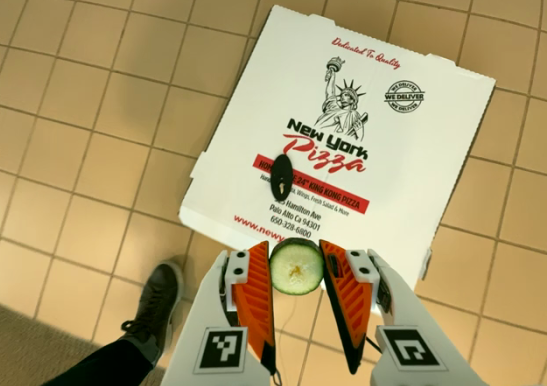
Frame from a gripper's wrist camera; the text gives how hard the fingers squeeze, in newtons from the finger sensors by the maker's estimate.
{"total": 7.7, "left": 8.1, "right": 7.4}